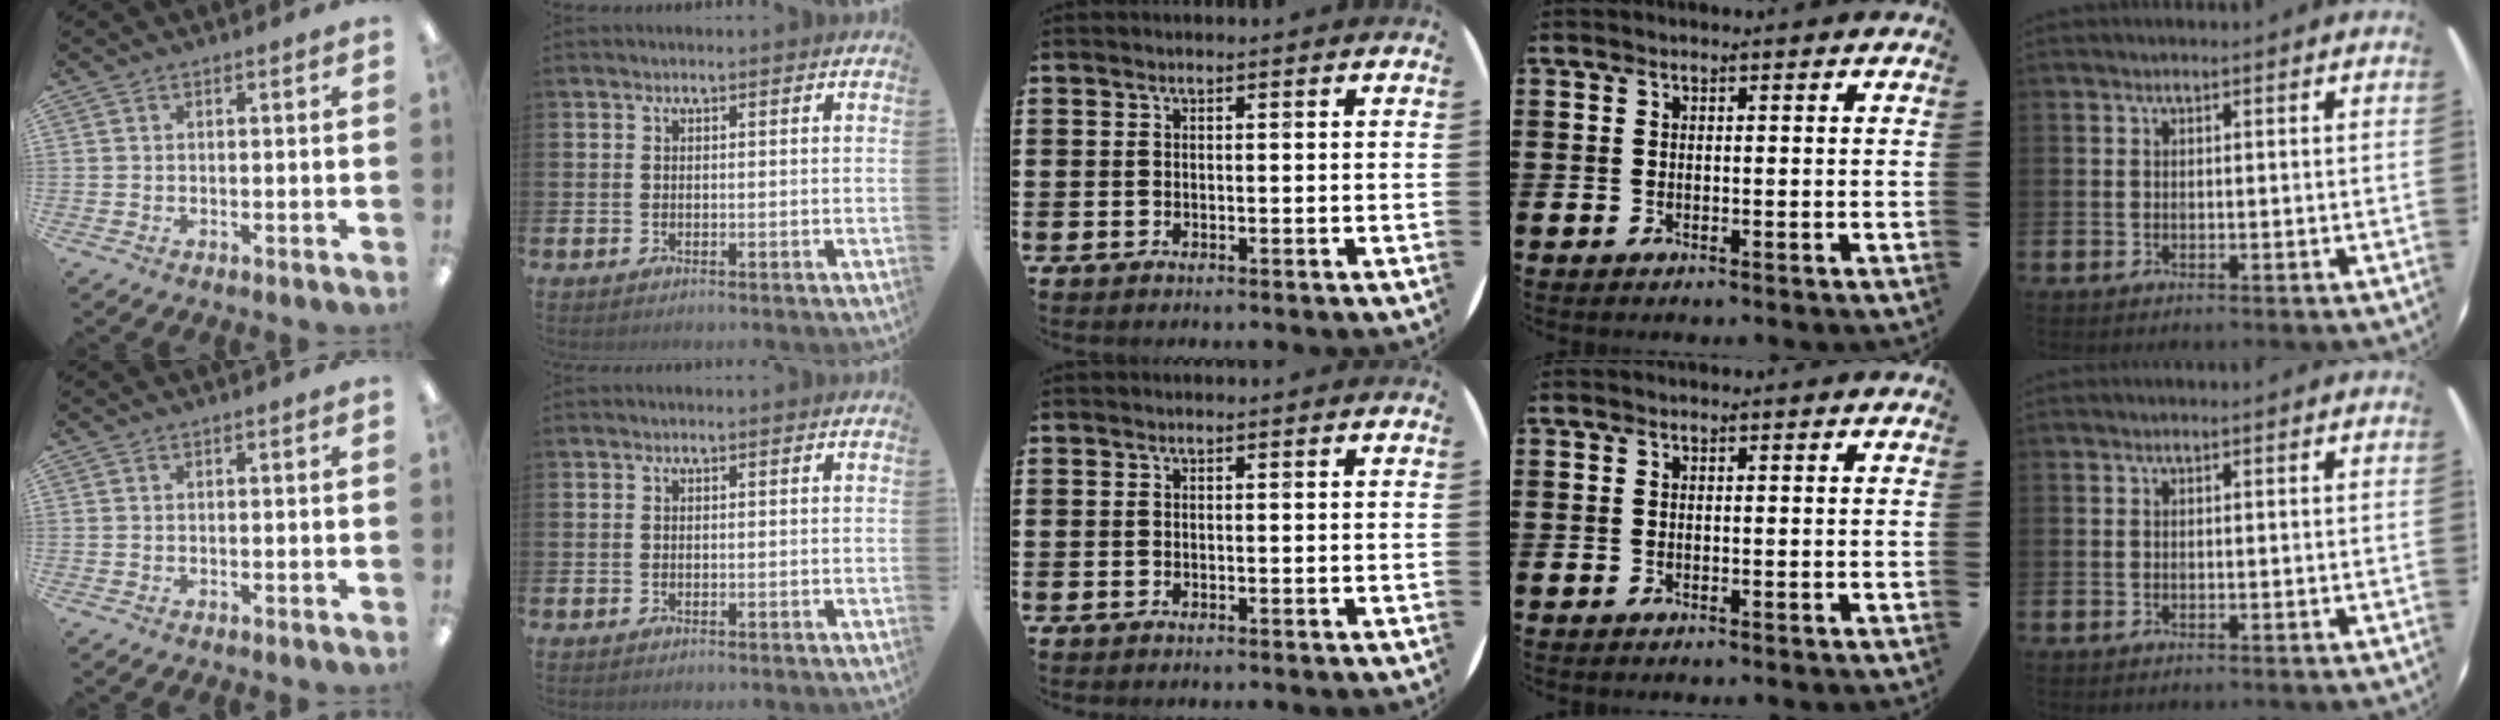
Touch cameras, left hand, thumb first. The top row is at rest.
{}